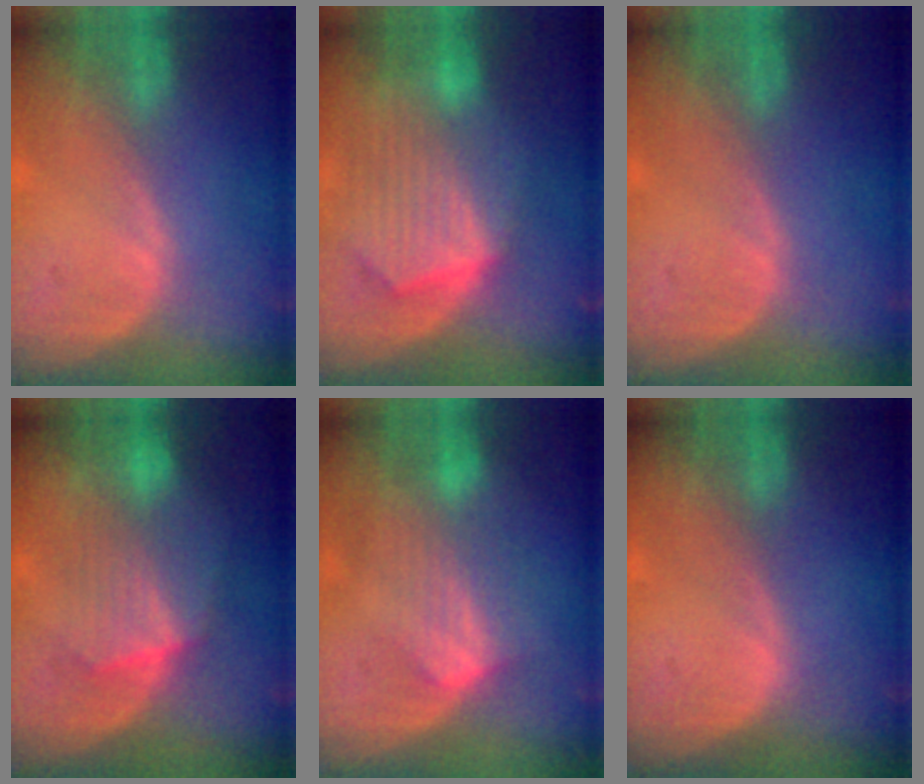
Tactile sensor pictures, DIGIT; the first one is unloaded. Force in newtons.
{"total": 10.4, "press": 9.0, "slide": 5.2}
{"total": 0.0}
{"total": 7.3, "press": 7.3, "slide": 0.2}
{"total": 7.4, "press": 6.6, "slide": 3.2}
{"total": 0.0}